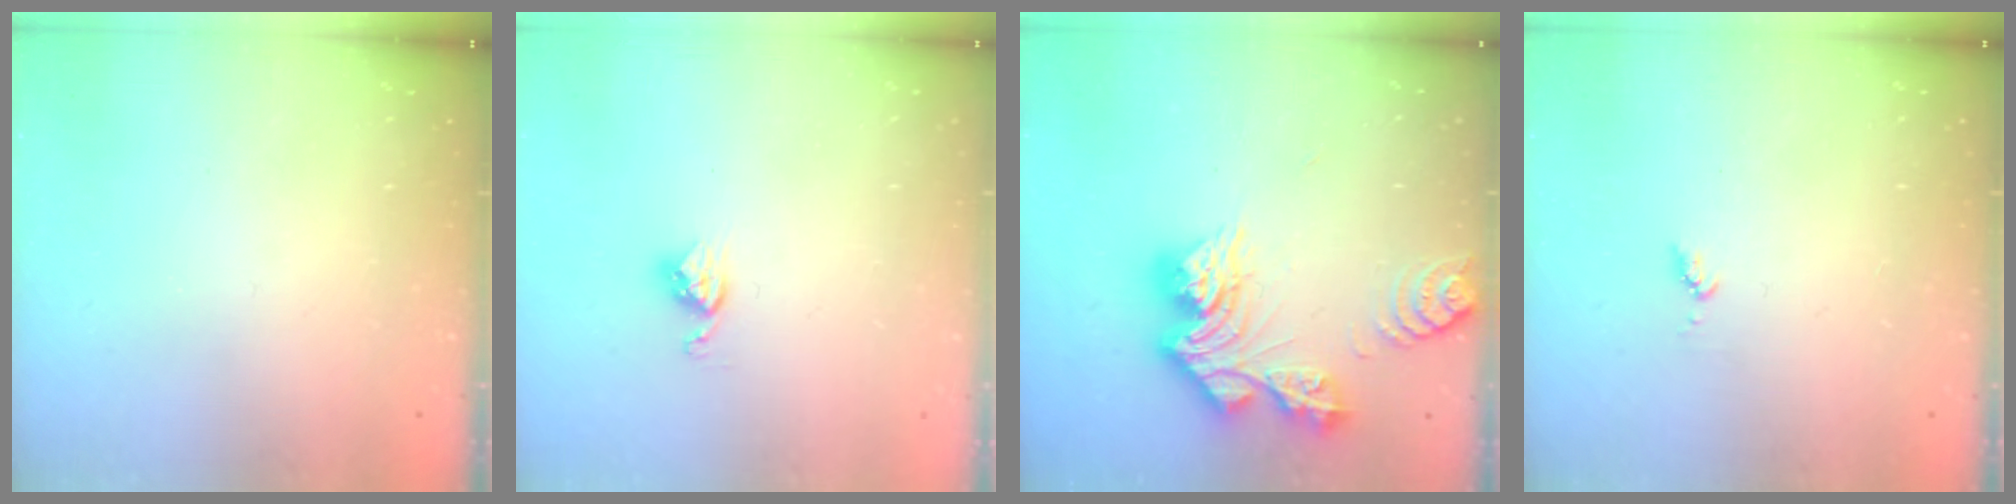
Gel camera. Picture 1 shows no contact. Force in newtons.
{"total": 3.5, "press": 3.5, "slide": 0.5}
{"total": 14.3, "press": 14.2, "slide": 1.5}
{"total": 4.4, "press": 4.3, "slide": 0.4}